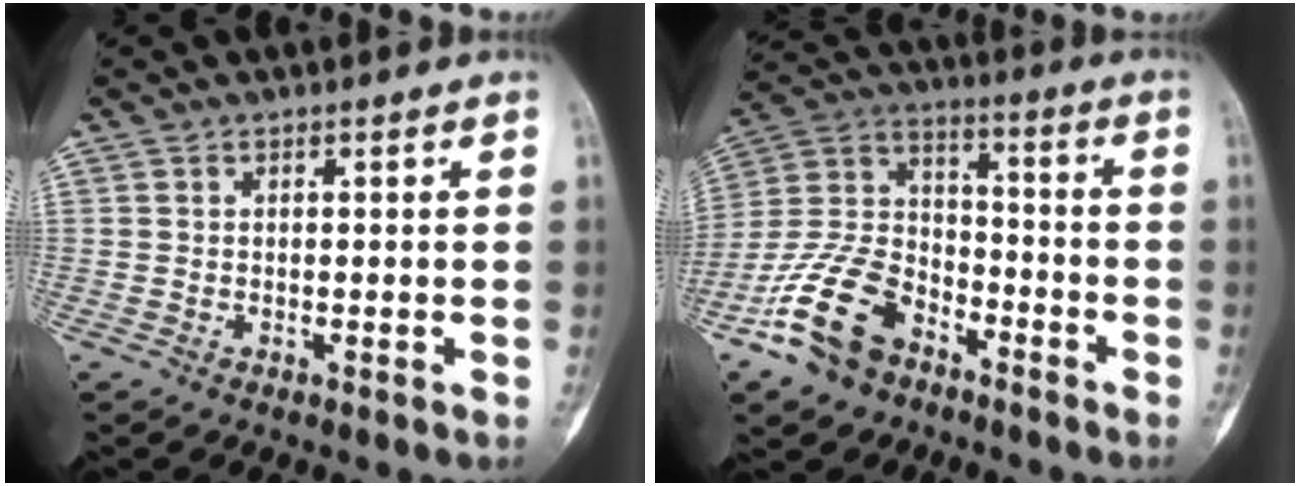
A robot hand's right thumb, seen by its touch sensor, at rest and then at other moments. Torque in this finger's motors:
{"motor_torque": [0.25, 0.40, 0.98, -0.43, 0.14]}